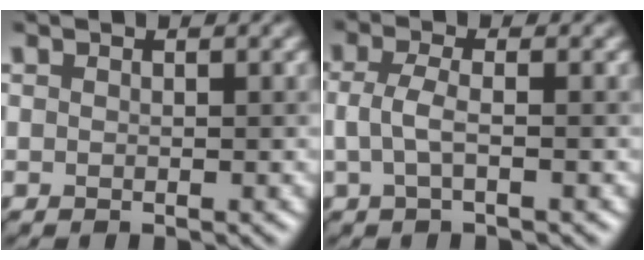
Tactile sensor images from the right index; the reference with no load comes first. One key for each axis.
{"total": 2.1, "fx": -0.2, "fy": 0.5, "fz": 2.0, "tx": -0.044, "ty": 0.000, "tz": -0.006}